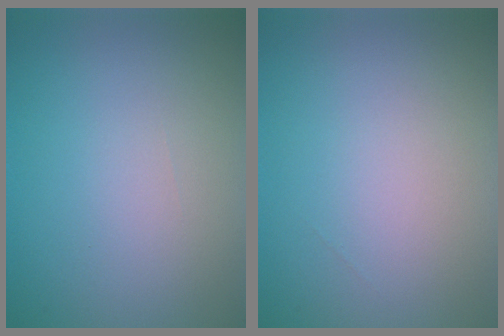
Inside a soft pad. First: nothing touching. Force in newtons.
{"total": 0.0}